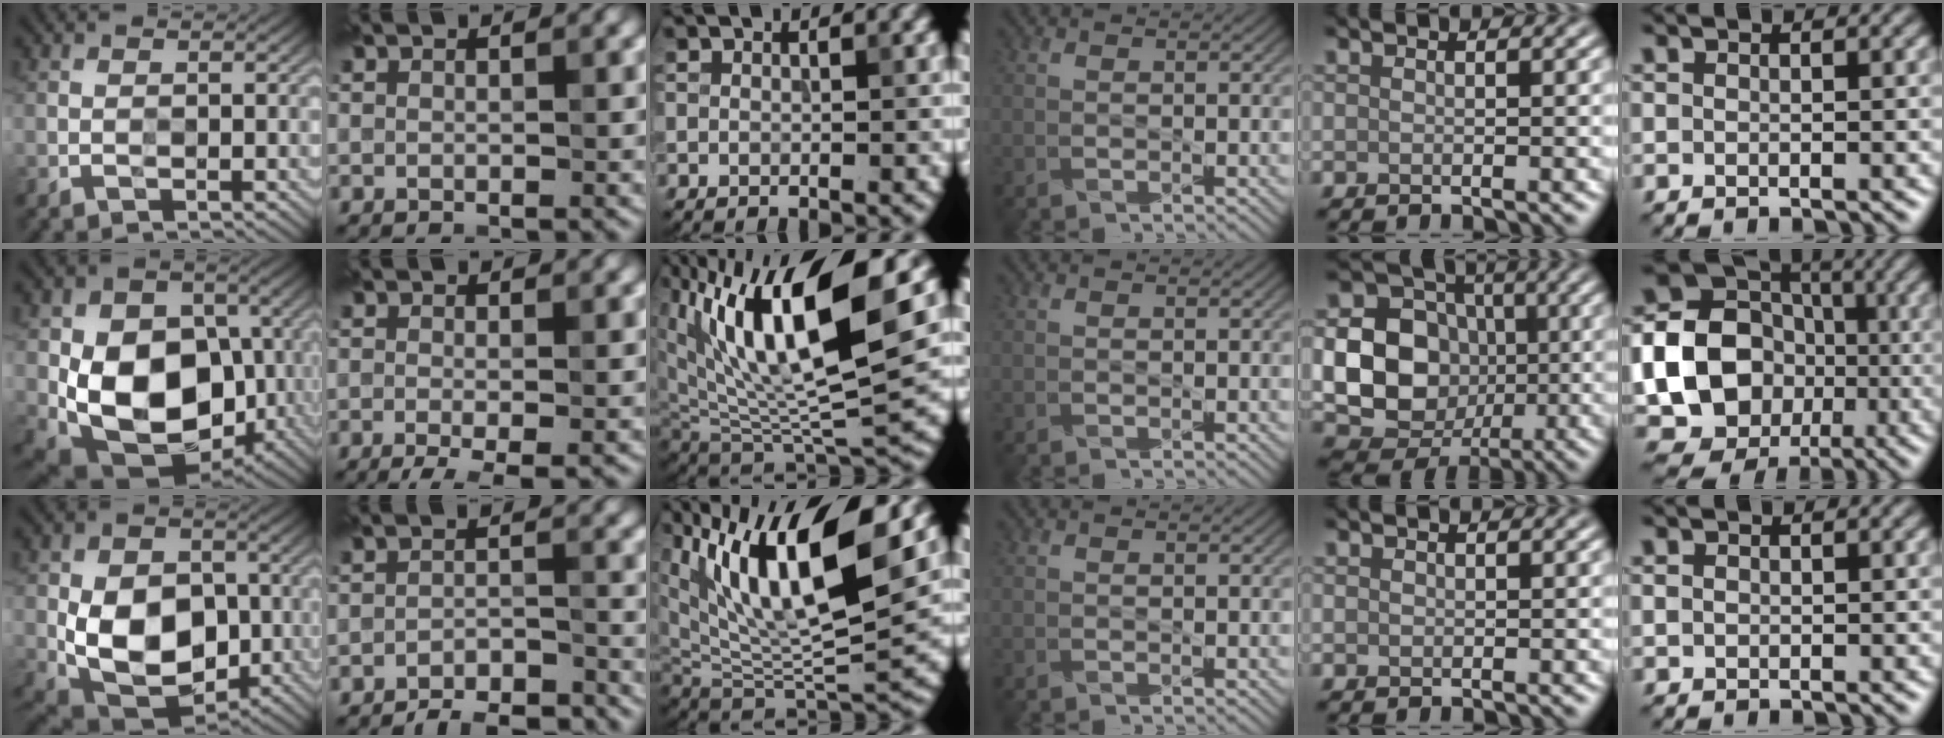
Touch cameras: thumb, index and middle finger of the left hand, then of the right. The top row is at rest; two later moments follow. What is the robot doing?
{"motion": "wipe", "object": "mirror"}